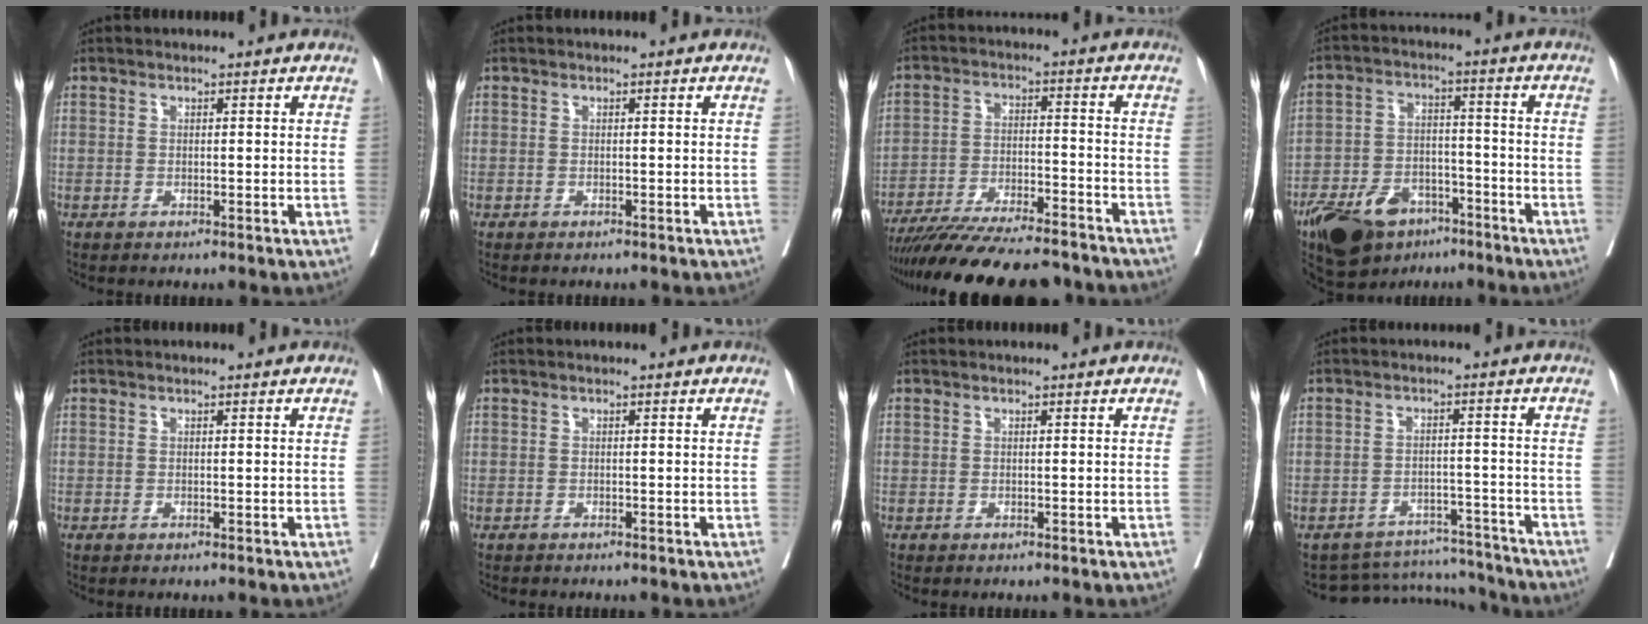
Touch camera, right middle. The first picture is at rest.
{"total": 0.0}
{"total": 19.2, "force": [-17.1, 2.5, 8.4], "torque": [-0.138, -0.012, -0.255]}
{"total": 14.8, "force": [-9.8, 7.9, 7.8], "torque": [-0.143, -0.001, -0.162]}
{"total": 0.0}
{"total": 0.6, "force": [-0.4, 0.0, 0.4], "torque": [-0.013, -0.002, -0.006]}
{"total": 0.0}
{"total": 8.5, "force": [-8.3, 1.6, -1.3], "torque": [0.020, 0.033, -0.109]}